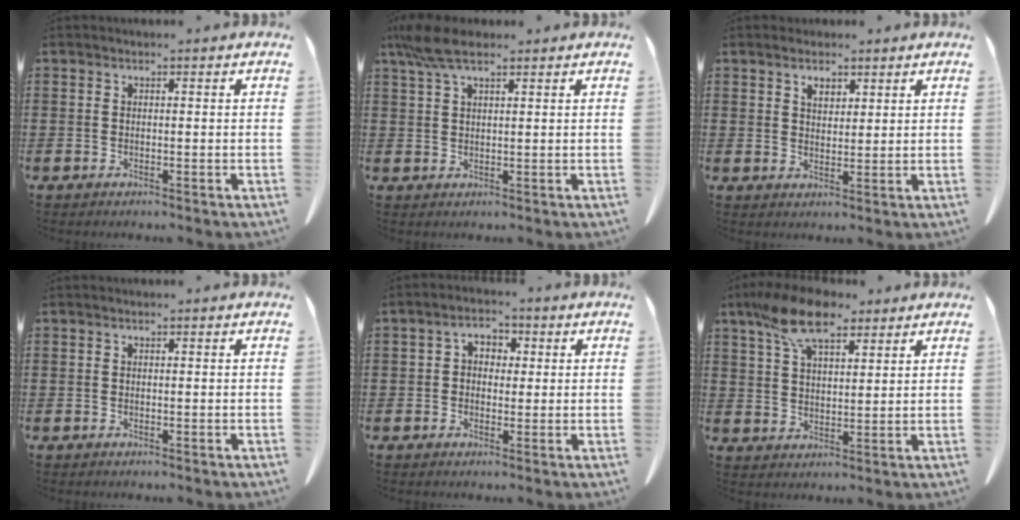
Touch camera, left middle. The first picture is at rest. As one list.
[{"total": 5.7, "force": [3.7, 1.4, 4.1], "torque": [-0.095, -0.003, 0.065]}, {"total": 3.1, "force": [2.2, 1.7, 1.5], "torque": [-0.028, 0.001, 0.038]}, {"total": 0.0}, {"total": 2.9, "force": [0.4, 2.2, 1.8], "torque": [-0.036, 0.008, 0.001]}, {"total": 10.8, "force": [7.5, 4.1, 6.6], "torque": [-0.149, -0.006, 0.141]}]